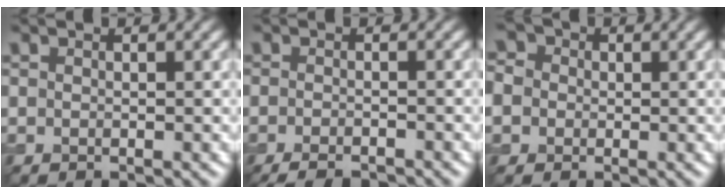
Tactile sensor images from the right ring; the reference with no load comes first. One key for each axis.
{"total": 3.9, "fx": -2.9, "fy": 1.0, "fz": 2.3, "tx": -0.033, "ty": -0.001, "tz": -0.044}
{"total": 6.0, "fx": 0.5, "fy": 5.4, "fz": 2.5, "tx": -0.059, "ty": 0.029, "tz": -0.028}